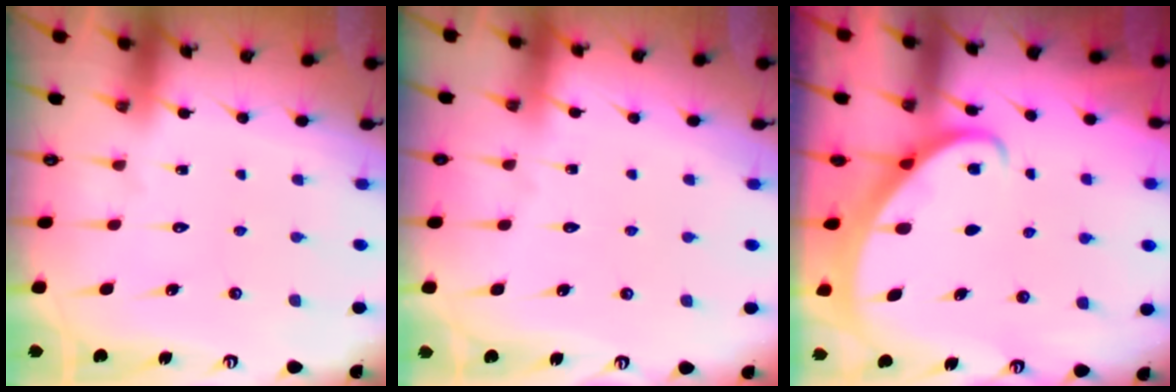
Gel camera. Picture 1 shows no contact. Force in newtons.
{"total": 1.8, "press": 1.7, "slide": 0.2}
{"total": 2.0, "press": 1.9, "slide": 0.2}